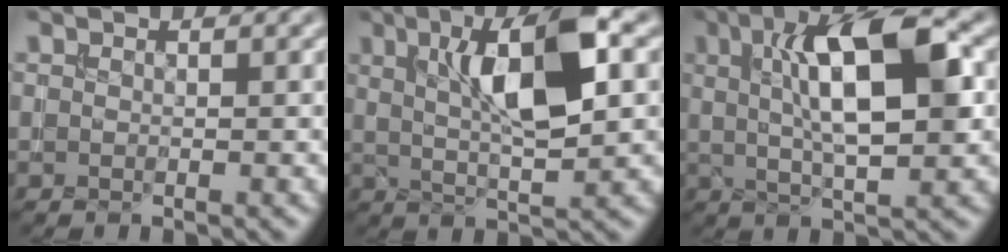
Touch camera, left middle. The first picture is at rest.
{"total": 8.6, "force": [2.2, 2.4, 7.9], "torque": [-0.128, 0.006, 0.038]}
{"total": 10.1, "force": [2.2, 3.1, 9.4], "torque": [-0.140, 0.009, 0.034]}